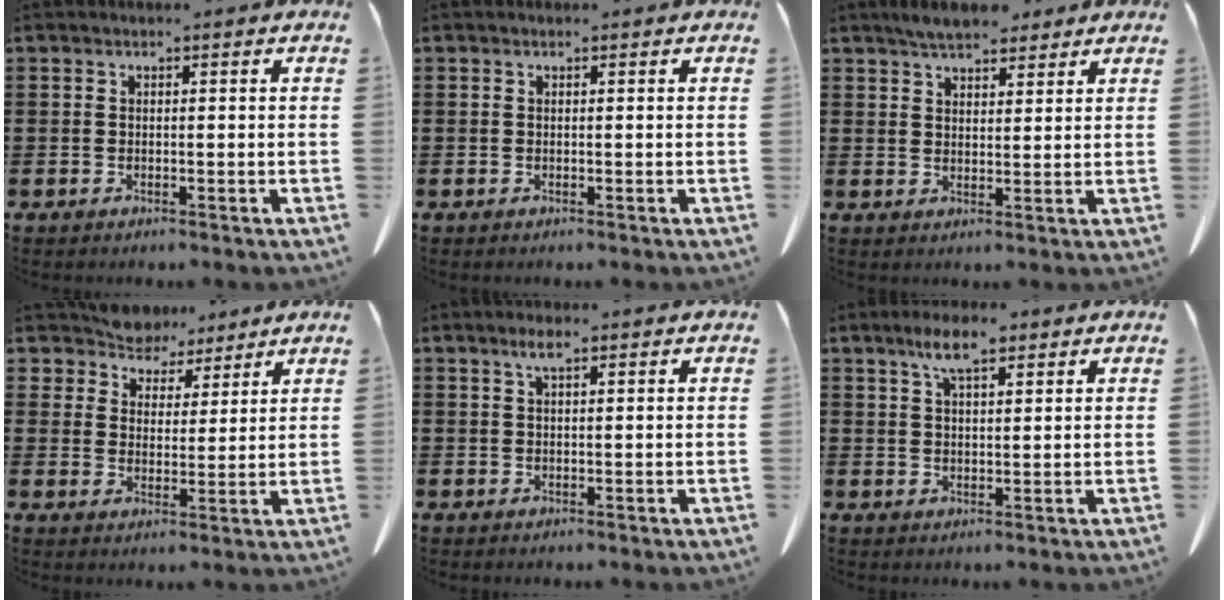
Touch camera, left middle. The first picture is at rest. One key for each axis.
{"total": 0.0}
{"total": 4.7, "fx": 4.2, "fy": 1.3, "fz": 1.6, "tx": -0.042, "ty": -0.005, "tz": 0.081}
{"total": 5.7, "fx": 5.3, "fy": 2.3, "fz": -0.3, "tx": -0.027, "ty": -0.030, "tz": 0.098}
{"total": 2.4, "fx": 1.3, "fy": 0.5, "fz": 1.9, "tx": -0.040, "ty": 0.002, "tz": 0.023}
{"total": 5.8, "fx": 3.8, "fy": 1.5, "fz": 4.2, "tx": -0.089, "ty": 0.000, "tz": 0.066}